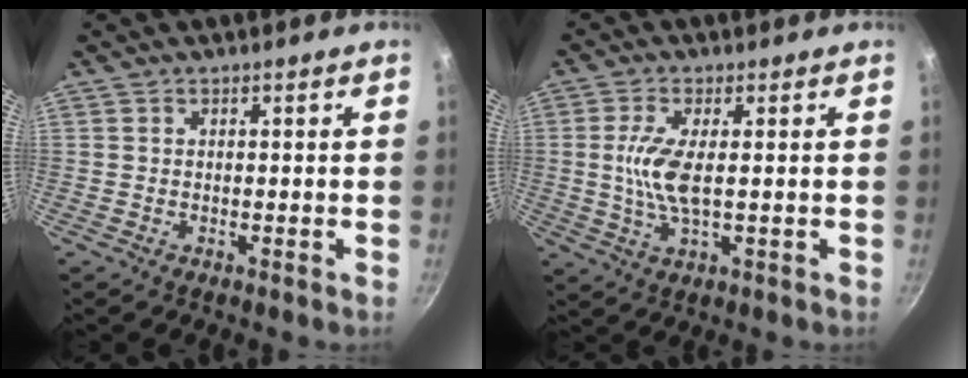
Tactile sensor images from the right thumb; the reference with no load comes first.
{"total": 7.0, "force": [0.4, 2.3, 6.6], "torque": [-0.147, -0.003, 0.008]}